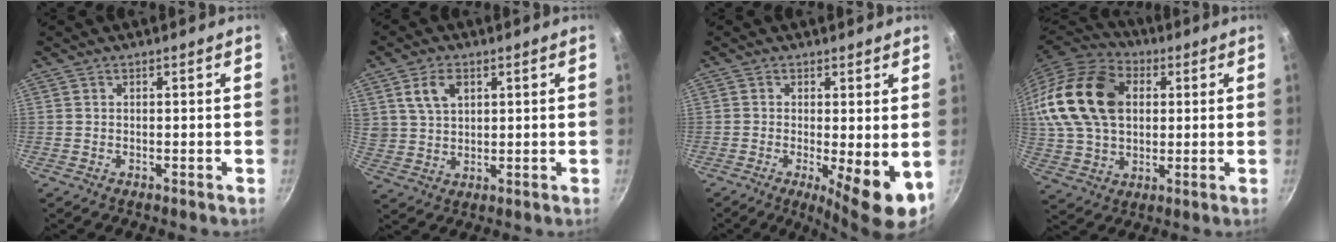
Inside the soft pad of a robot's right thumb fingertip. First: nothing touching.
{"total": 6.7, "force": [2.8, 4.5, 4.1], "torque": [-0.063, -0.006, 0.059]}
{"total": 8.4, "force": [-1.5, 2.0, 8.0], "torque": [-0.109, -0.010, -0.013]}
{"total": 23.5, "force": [5.2, 16.3, 16.1], "torque": [-0.306, 0.017, 0.091]}